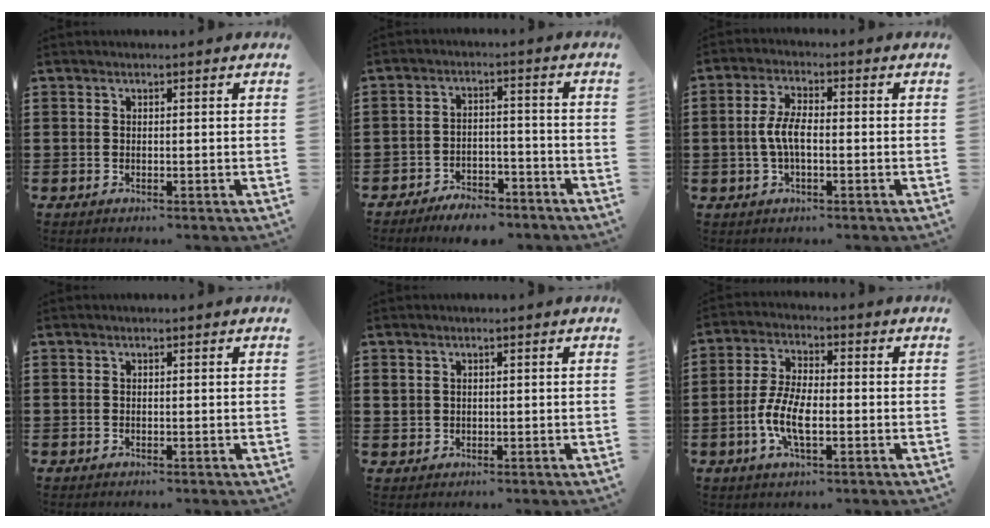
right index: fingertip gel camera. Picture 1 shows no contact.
{"total": 4.6, "force": [-4.5, 0.7, 0.3], "torque": [-0.008, 0.009, -0.092]}
{"total": 4.9, "force": [-0.7, 2.0, 4.4], "torque": [-0.108, -0.005, -0.021]}
{"total": 0.0}
{"total": 1.1, "force": [0.6, 1.0, 0.2], "torque": [-0.007, 0.005, 0.011]}
{"total": 7.3, "force": [-2.2, 2.8, 6.4], "torque": [-0.150, -0.011, -0.047]}